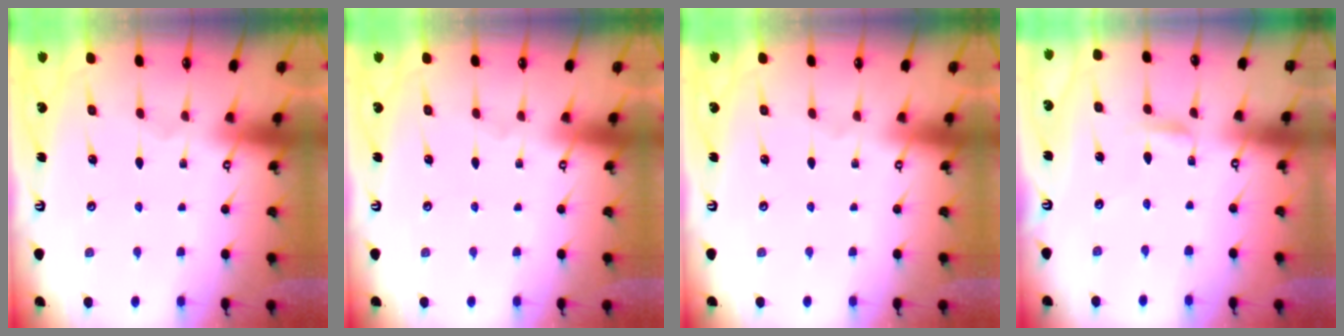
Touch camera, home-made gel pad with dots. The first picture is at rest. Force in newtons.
{"total": 0.0}
{"total": 0.0}
{"total": 1.6, "press": 1.6, "slide": 0.2}